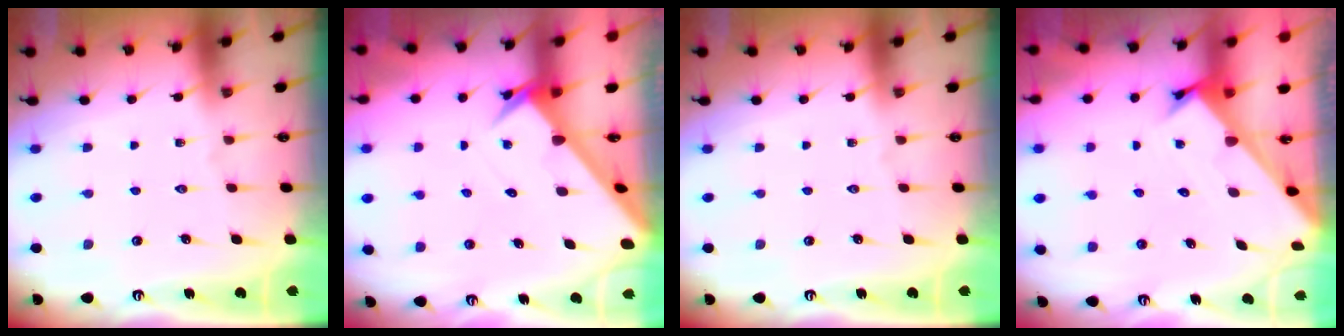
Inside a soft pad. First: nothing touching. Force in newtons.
{"total": 2.7, "press": 2.7, "slide": 0.2}
{"total": 0.0}
{"total": 2.6, "press": 2.6, "slide": 0.2}